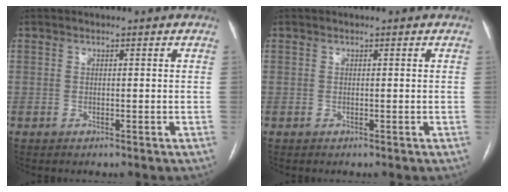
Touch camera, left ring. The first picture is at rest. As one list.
[{"total": 0.0}]